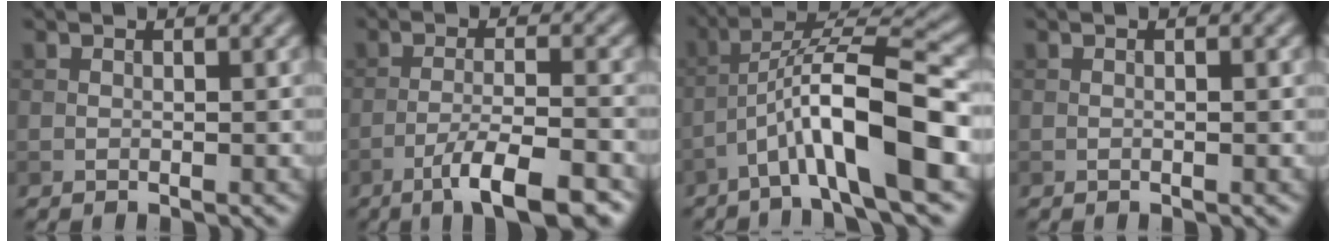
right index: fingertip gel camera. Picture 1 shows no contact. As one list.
[{"total": 7.2, "force": [-4.4, 1.4, 5.5], "torque": [-0.088, 0.003, -0.074]}, {"total": 9.6, "force": [-3.8, 1.9, 8.6], "torque": [-0.138, 0.022, -0.071]}, {"total": 0.5, "force": [-0.2, 0.1, 0.5], "torque": [-0.010, -0.002, -0.005]}]